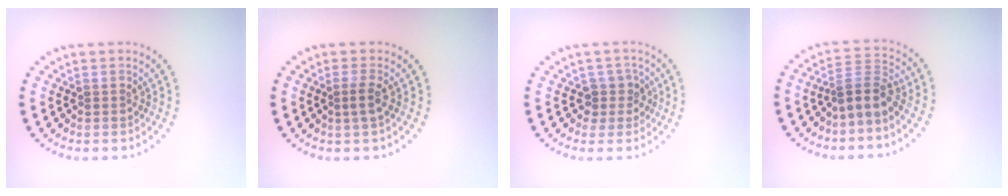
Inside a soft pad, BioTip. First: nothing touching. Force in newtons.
{"total": 1.4, "press": 1.2, "slide": 0.8}
{"total": 1.9, "press": 1.6, "slide": 1.1}
{"total": 2.9, "press": 2.2, "slide": 1.9}